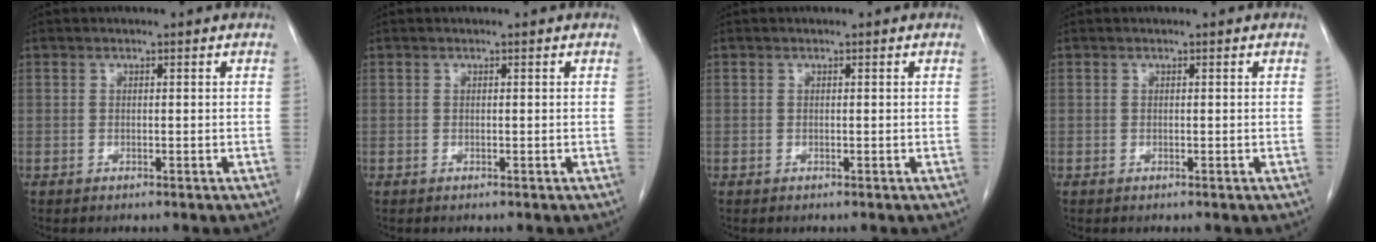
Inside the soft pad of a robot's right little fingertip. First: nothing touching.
{"total": 0.0}
{"total": 0.0}
{"total": 0.0}